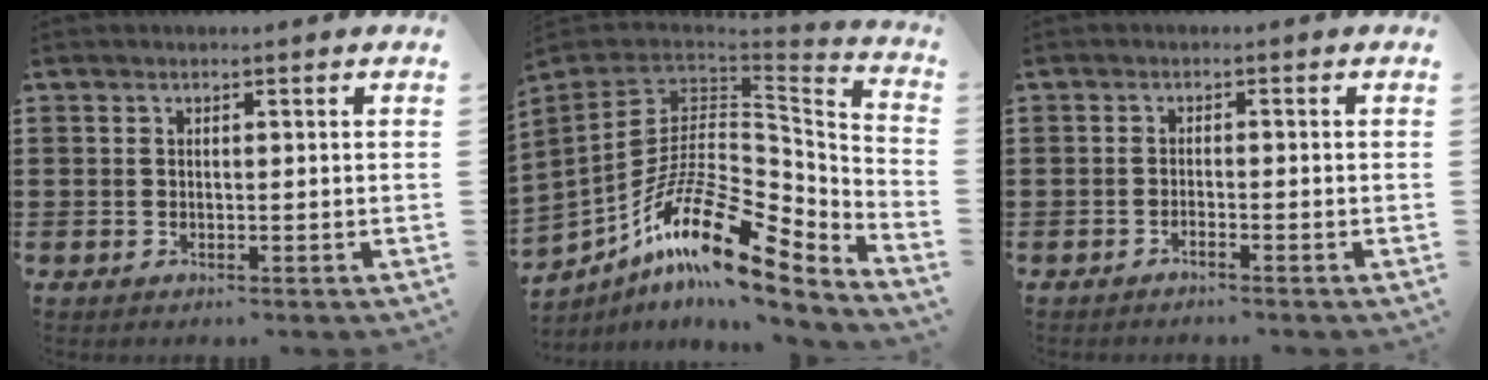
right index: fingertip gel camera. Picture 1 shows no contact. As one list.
[{"total": 16.7, "force": [-8.6, 6.8, 12.6], "torque": [-0.236, 0.005, -0.158]}, {"total": 0.9, "force": [-0.8, -0.1, 0.3], "torque": [-0.007, -0.002, -0.016]}]